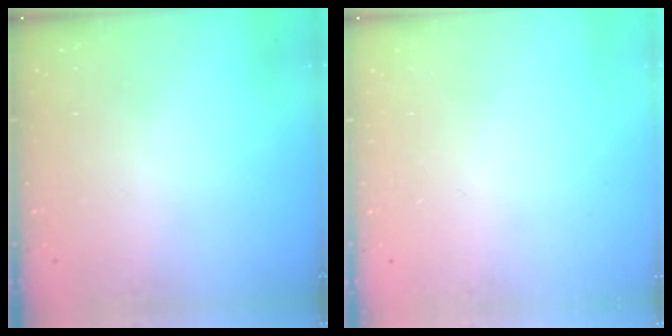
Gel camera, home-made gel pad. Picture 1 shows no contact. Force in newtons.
{"total": 0.0}